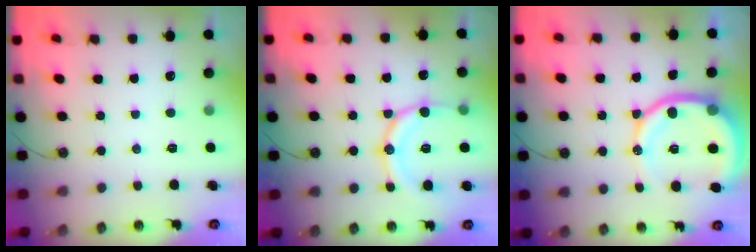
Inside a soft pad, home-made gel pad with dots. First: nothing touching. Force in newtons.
{"total": 15.0, "press": 14.7, "slide": 2.9}
{"total": 15.4, "press": 15.2, "slide": 2.1}